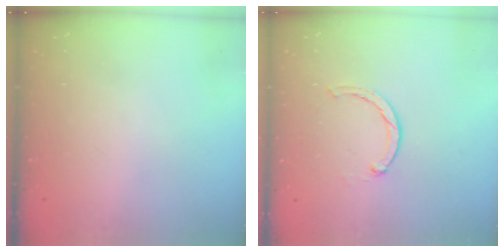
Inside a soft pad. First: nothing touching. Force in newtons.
{"total": 1.7, "press": 1.6, "slide": 0.3}